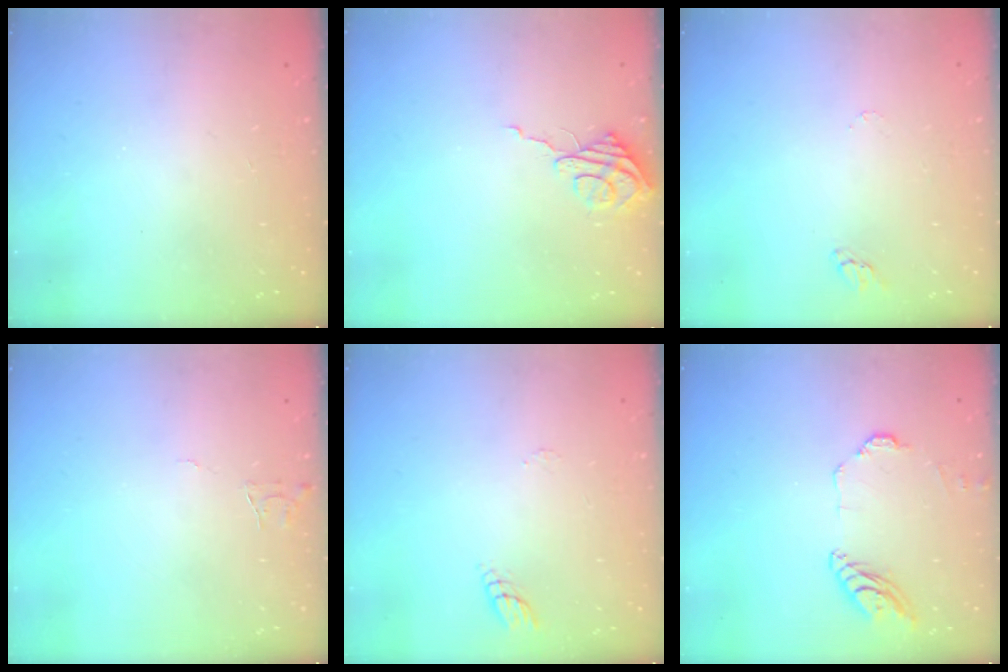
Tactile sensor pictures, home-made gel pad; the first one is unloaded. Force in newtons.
{"total": 5.5, "press": 5.5, "slide": 0.3}
{"total": 2.9, "press": 2.9, "slide": 0.2}
{"total": 4.0, "press": 4.0, "slide": 0.4}
{"total": 6.6, "press": 6.5, "slide": 0.8}
{"total": 10.0, "press": 9.9, "slide": 0.6}